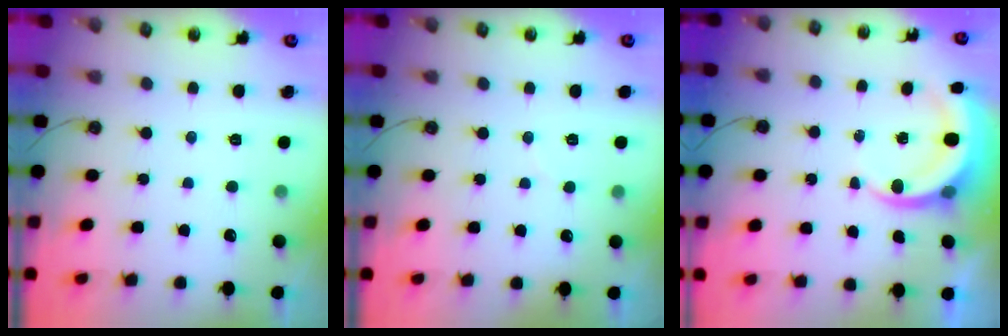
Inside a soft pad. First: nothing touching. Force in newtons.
{"total": 2.9, "press": 2.9, "slide": 0.2}
{"total": 5.9, "press": 5.9, "slide": 0.7}